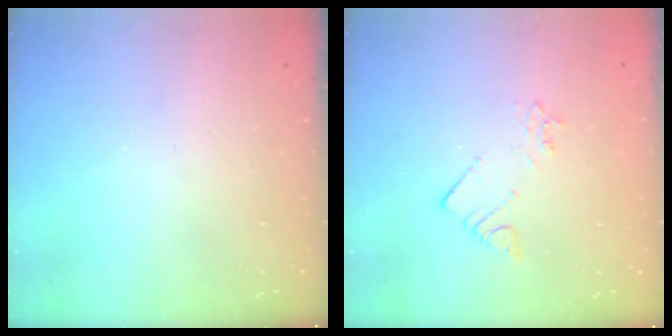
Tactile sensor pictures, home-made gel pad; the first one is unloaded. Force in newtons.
{"total": 2.8, "press": 2.8, "slide": 0.1}